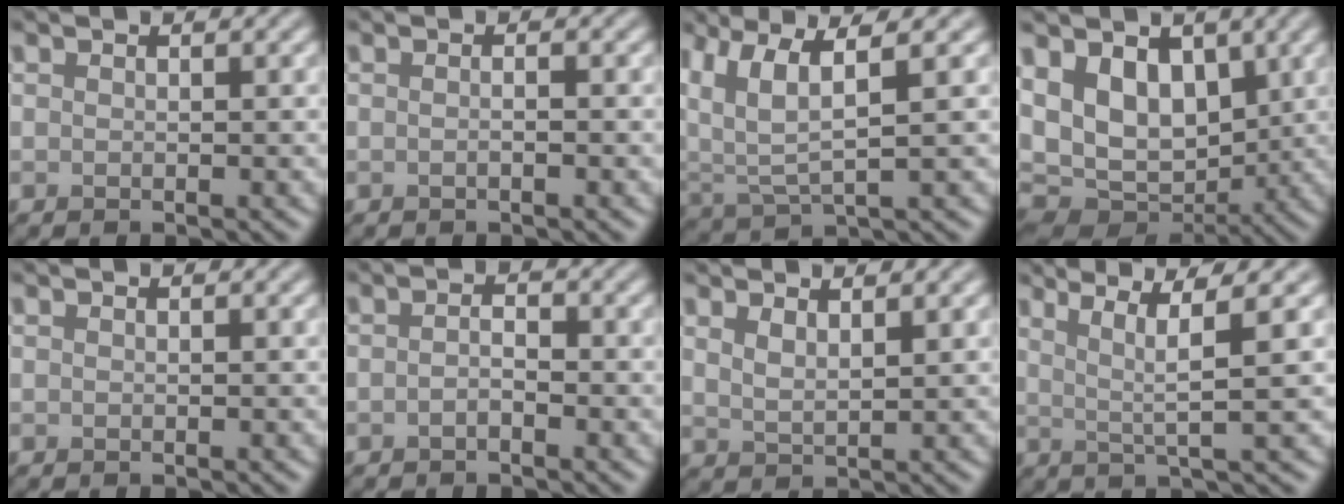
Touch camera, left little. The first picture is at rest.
{"total": 0.7, "force": [-0.1, 0.1, 0.7], "torque": [-0.011, -0.004, -0.005]}
{"total": 5.2, "force": [2.8, 1.6, 4.0], "torque": [-0.097, -0.002, 0.061]}
{"total": 9.1, "force": [2.0, 6.4, 6.1], "torque": [-0.103, -0.010, 0.033]}
{"total": 0.0}
{"total": 1.1, "force": [-0.6, 0.4, 0.8], "torque": [-0.018, 0.002, -0.013]}
{"total": 2.0, "force": [1.5, 0.5, 1.2], "torque": [-0.023, -0.002, 0.030]}
{"total": 4.0, "force": [1.7, 0.3, 3.7], "torque": [-0.068, 0.001, 0.035]}